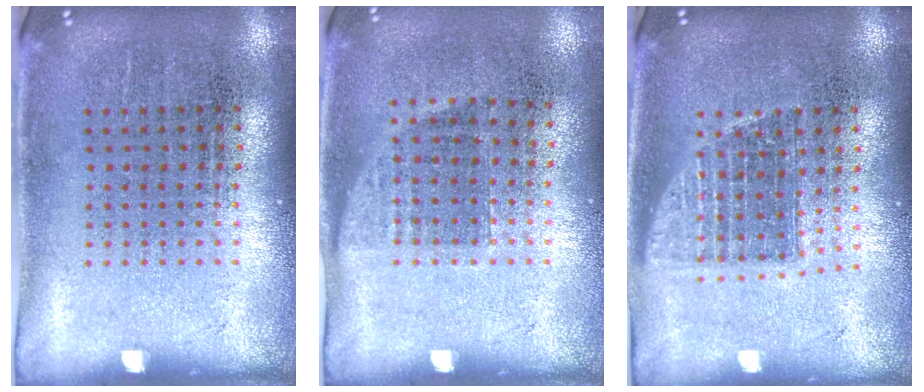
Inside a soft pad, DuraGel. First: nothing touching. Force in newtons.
{"total": 0.8, "press": 0.7, "slide": 0.5}
{"total": 1.3, "press": 1.1, "slide": 0.8}